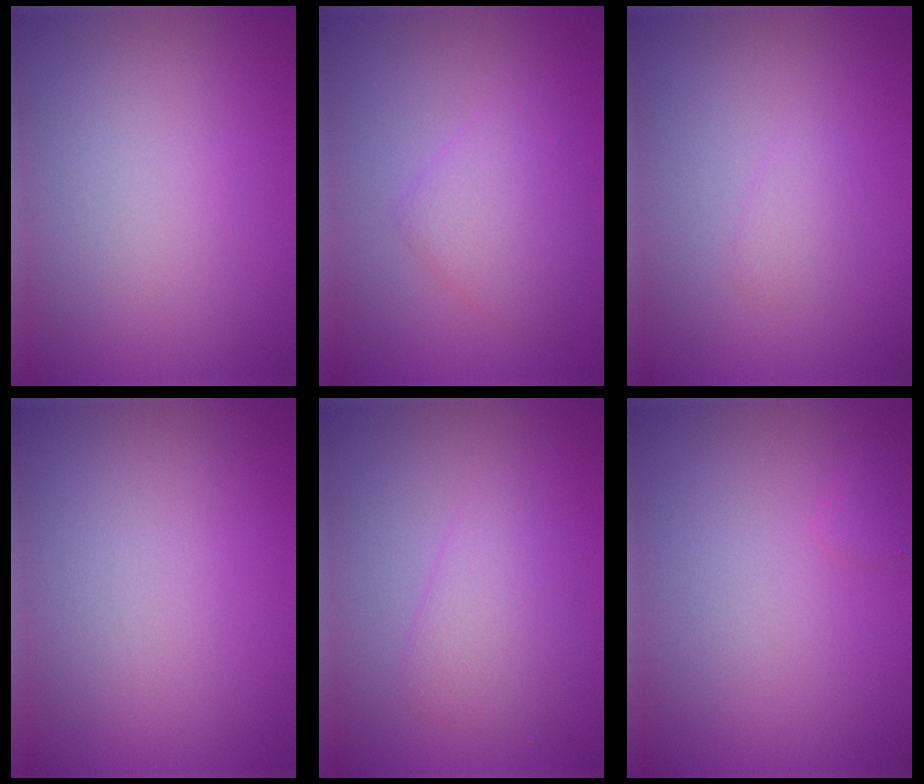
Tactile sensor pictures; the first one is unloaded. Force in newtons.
{"total": 2.9, "press": 2.9, "slide": 0.0}
{"total": 1.0, "press": 1.0, "slide": 0.1}
{"total": 0.0}
{"total": 2.6, "press": 2.6, "slide": 0.1}
{"total": 0.6, "press": 0.6, "slide": 0.0}